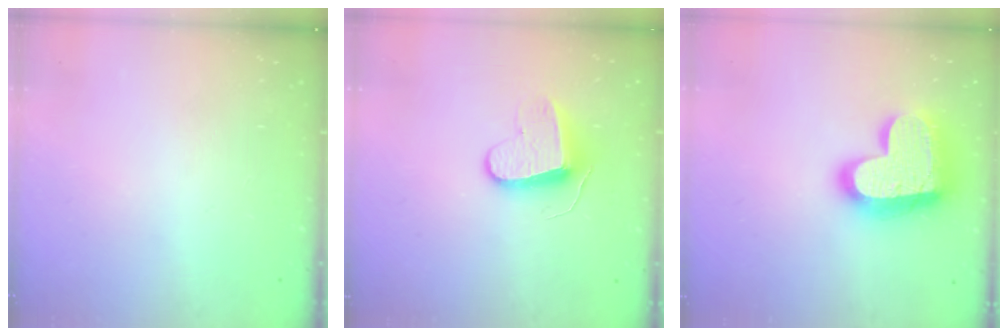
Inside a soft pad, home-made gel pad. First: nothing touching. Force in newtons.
{"total": 8.5, "press": 8.5, "slide": 0.3}
{"total": 22.4, "press": 22.4, "slide": 1.4}